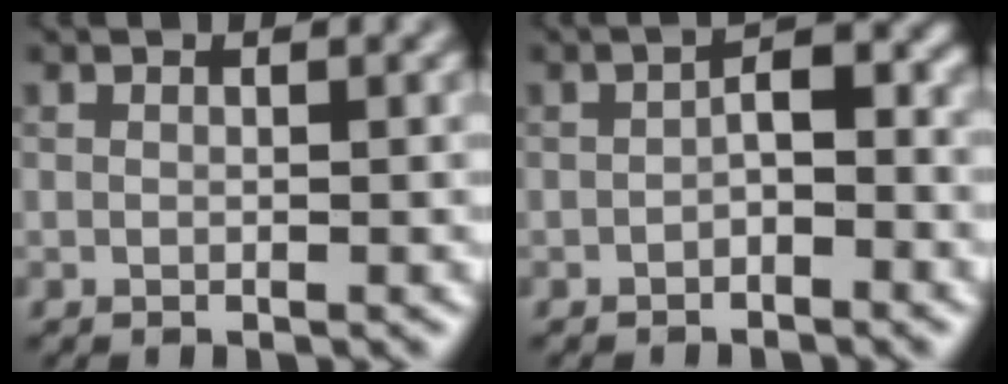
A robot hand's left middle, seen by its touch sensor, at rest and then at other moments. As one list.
[{"total": 2.4, "force": [-1.0, 1.0, 1.9], "torque": [-0.033, 0.010, -0.021]}]